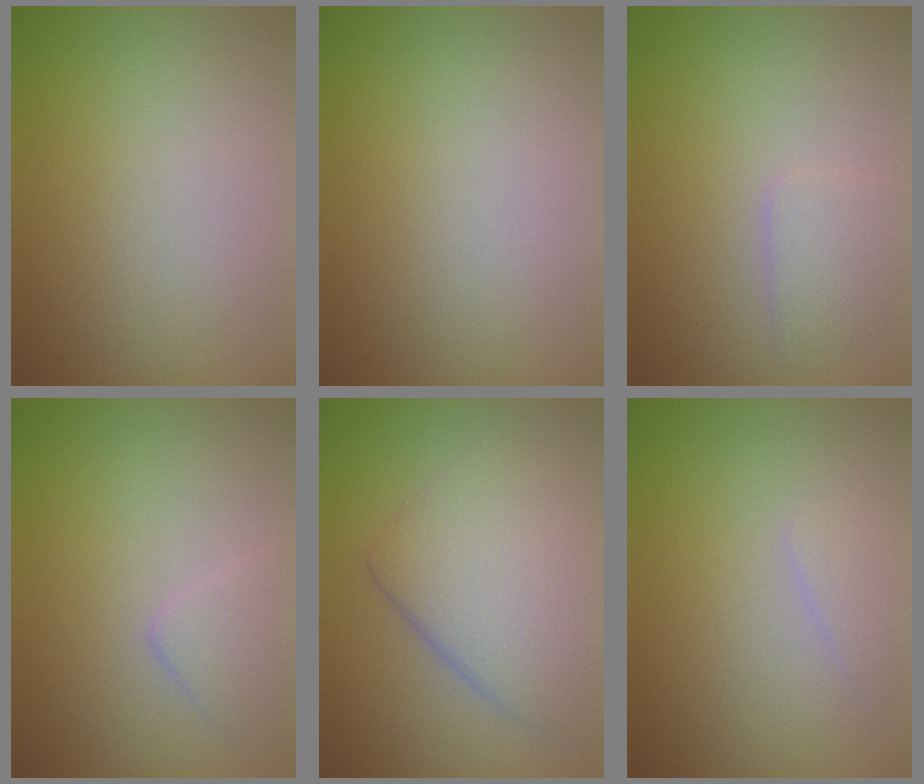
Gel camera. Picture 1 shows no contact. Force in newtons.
{"total": 0.0}
{"total": 2.0, "press": 2.0, "slide": 0.1}
{"total": 1.9, "press": 1.9, "slide": 0.0}
{"total": 6.3, "press": 6.3, "slide": 0.2}
{"total": 1.3, "press": 1.3, "slide": 0.1}